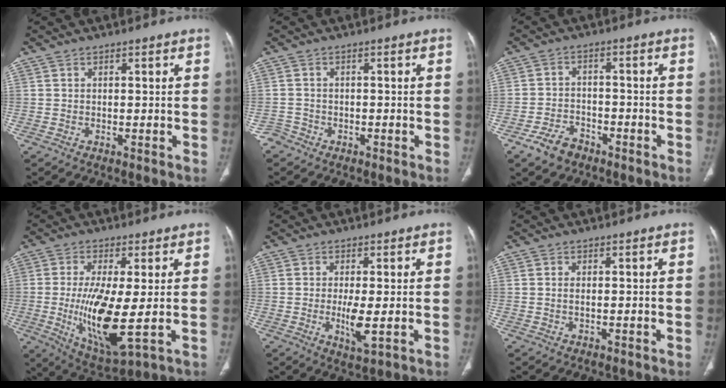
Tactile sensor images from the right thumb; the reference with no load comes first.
{"total": 2.0, "force": [-1.4, 1.4, -0.3], "torque": [0.008, 0.010, -0.031]}
{"total": 5.9, "force": [-3.9, 3.7, 2.5], "torque": [-0.040, 0.026, -0.065]}
{"total": 14.2, "force": [-1.4, 3.9, 13.6], "torque": [-0.260, -0.028, -0.011]}
{"total": 5.1, "force": [-0.6, 1.3, 4.9], "torque": [-0.099, -0.017, -0.009]}
{"total": 0.8, "force": [0.1, 0.3, 0.8], "torque": [-0.019, 0.000, 0.002]}